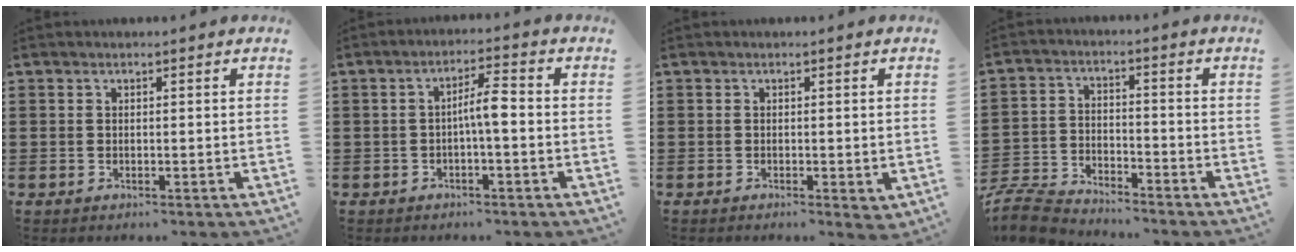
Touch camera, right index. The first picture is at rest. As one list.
[{"total": 4.2, "force": [-0.6, 0.7, 4.1], "torque": [-0.075, 0.007, -0.015]}, {"total": 0.6, "force": [-0.3, 0.3, 0.5], "torque": [-0.011, -0.002, -0.005]}, {"total": 6.4, "force": [-6.2, 1.0, 0.9], "torque": [-0.044, 0.004, -0.131]}]